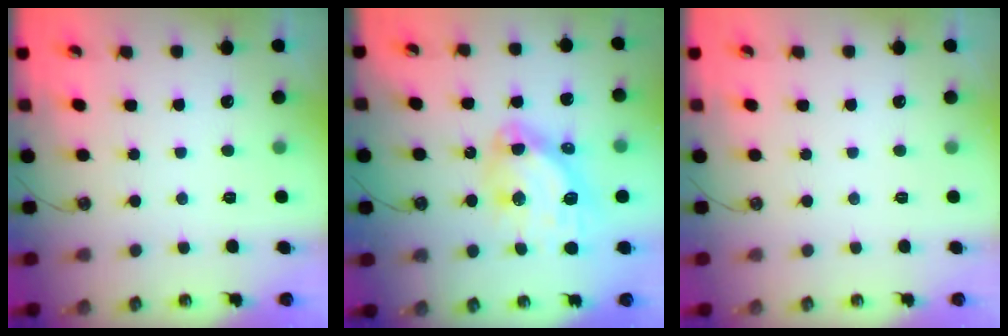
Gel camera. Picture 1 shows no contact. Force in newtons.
{"total": 13.5, "press": 13.4, "slide": 1.7}
{"total": 0.0}